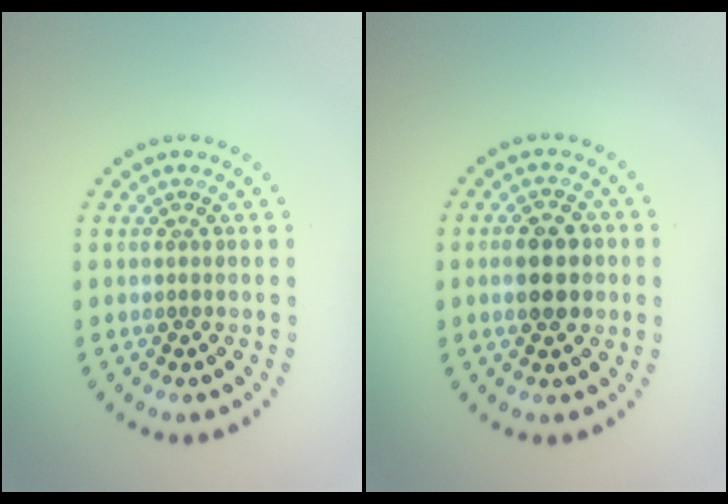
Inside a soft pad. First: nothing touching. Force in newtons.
{"total": 3.8, "press": 3.8, "slide": 0.2}